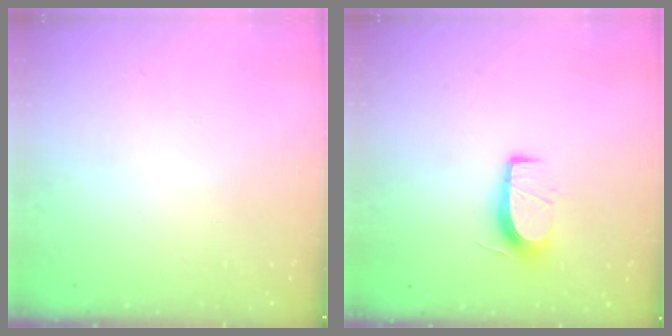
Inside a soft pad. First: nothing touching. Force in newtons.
{"total": 8.0, "press": 7.9, "slide": 1.0}